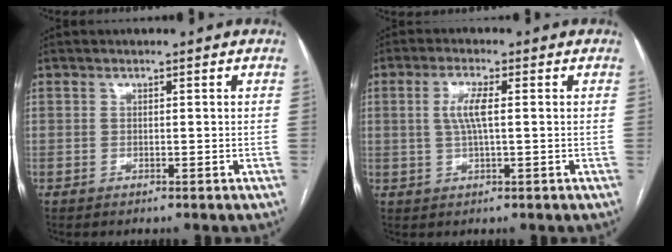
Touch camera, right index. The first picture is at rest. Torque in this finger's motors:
{"motor_torque": [0.06, -0.01, 0.10, 0.07]}